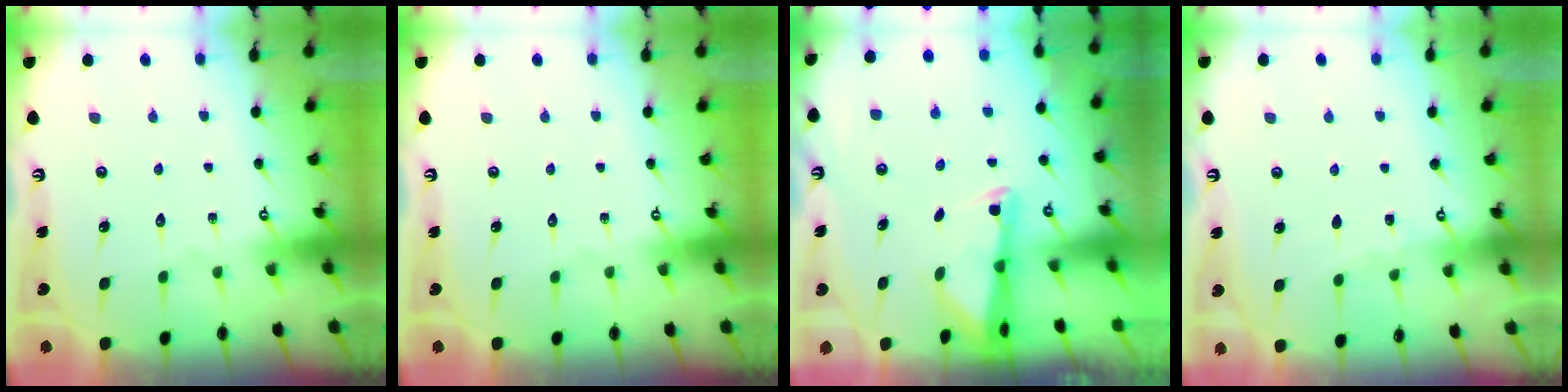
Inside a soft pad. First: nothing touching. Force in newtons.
{"total": 0.0}
{"total": 2.1, "press": 2.1, "slide": 0.4}
{"total": 2.4, "press": 2.4, "slide": 0.3}